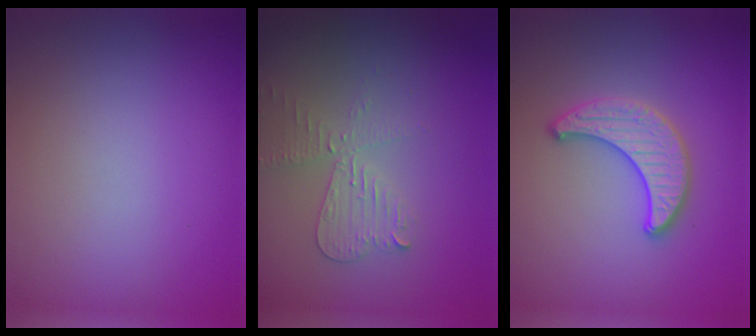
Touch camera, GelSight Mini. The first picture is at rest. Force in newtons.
{"total": 3.0, "press": 2.8, "slide": 1.1}
{"total": 3.4, "press": 3.4, "slide": 0.2}